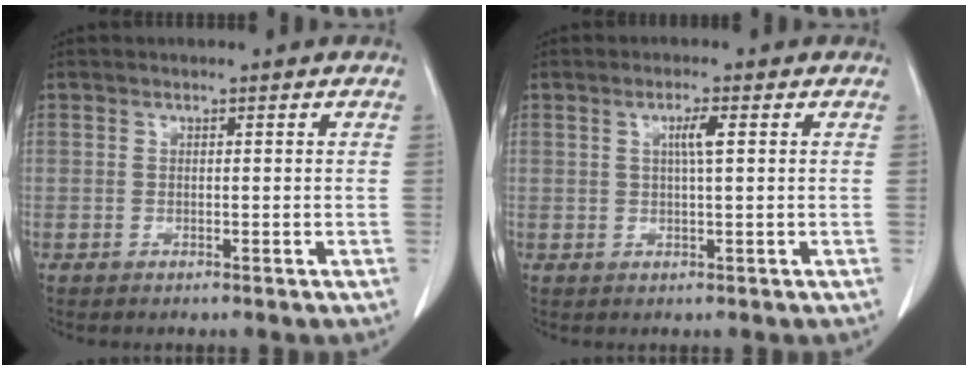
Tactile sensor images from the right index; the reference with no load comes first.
{"total": 2.5, "force": [0.7, -0.1, 2.4], "torque": [-0.045, 0.000, 0.011]}